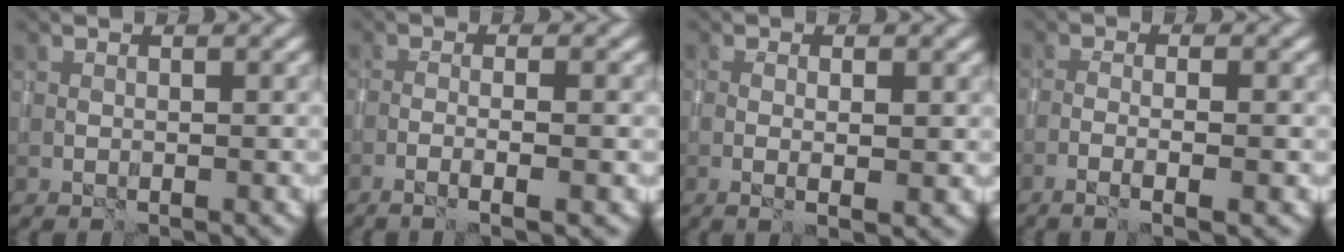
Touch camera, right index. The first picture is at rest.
{"total": 3.2, "force": [-1.4, 0.4, 2.9], "torque": [-0.046, 0.004, -0.034]}
{"total": 2.3, "force": [0.0, 0.2, 2.3], "torque": [-0.043, -0.004, 0.001]}
{"total": 3.0, "force": [-1.4, 0.3, 2.6], "torque": [-0.047, 0.002, -0.034]}